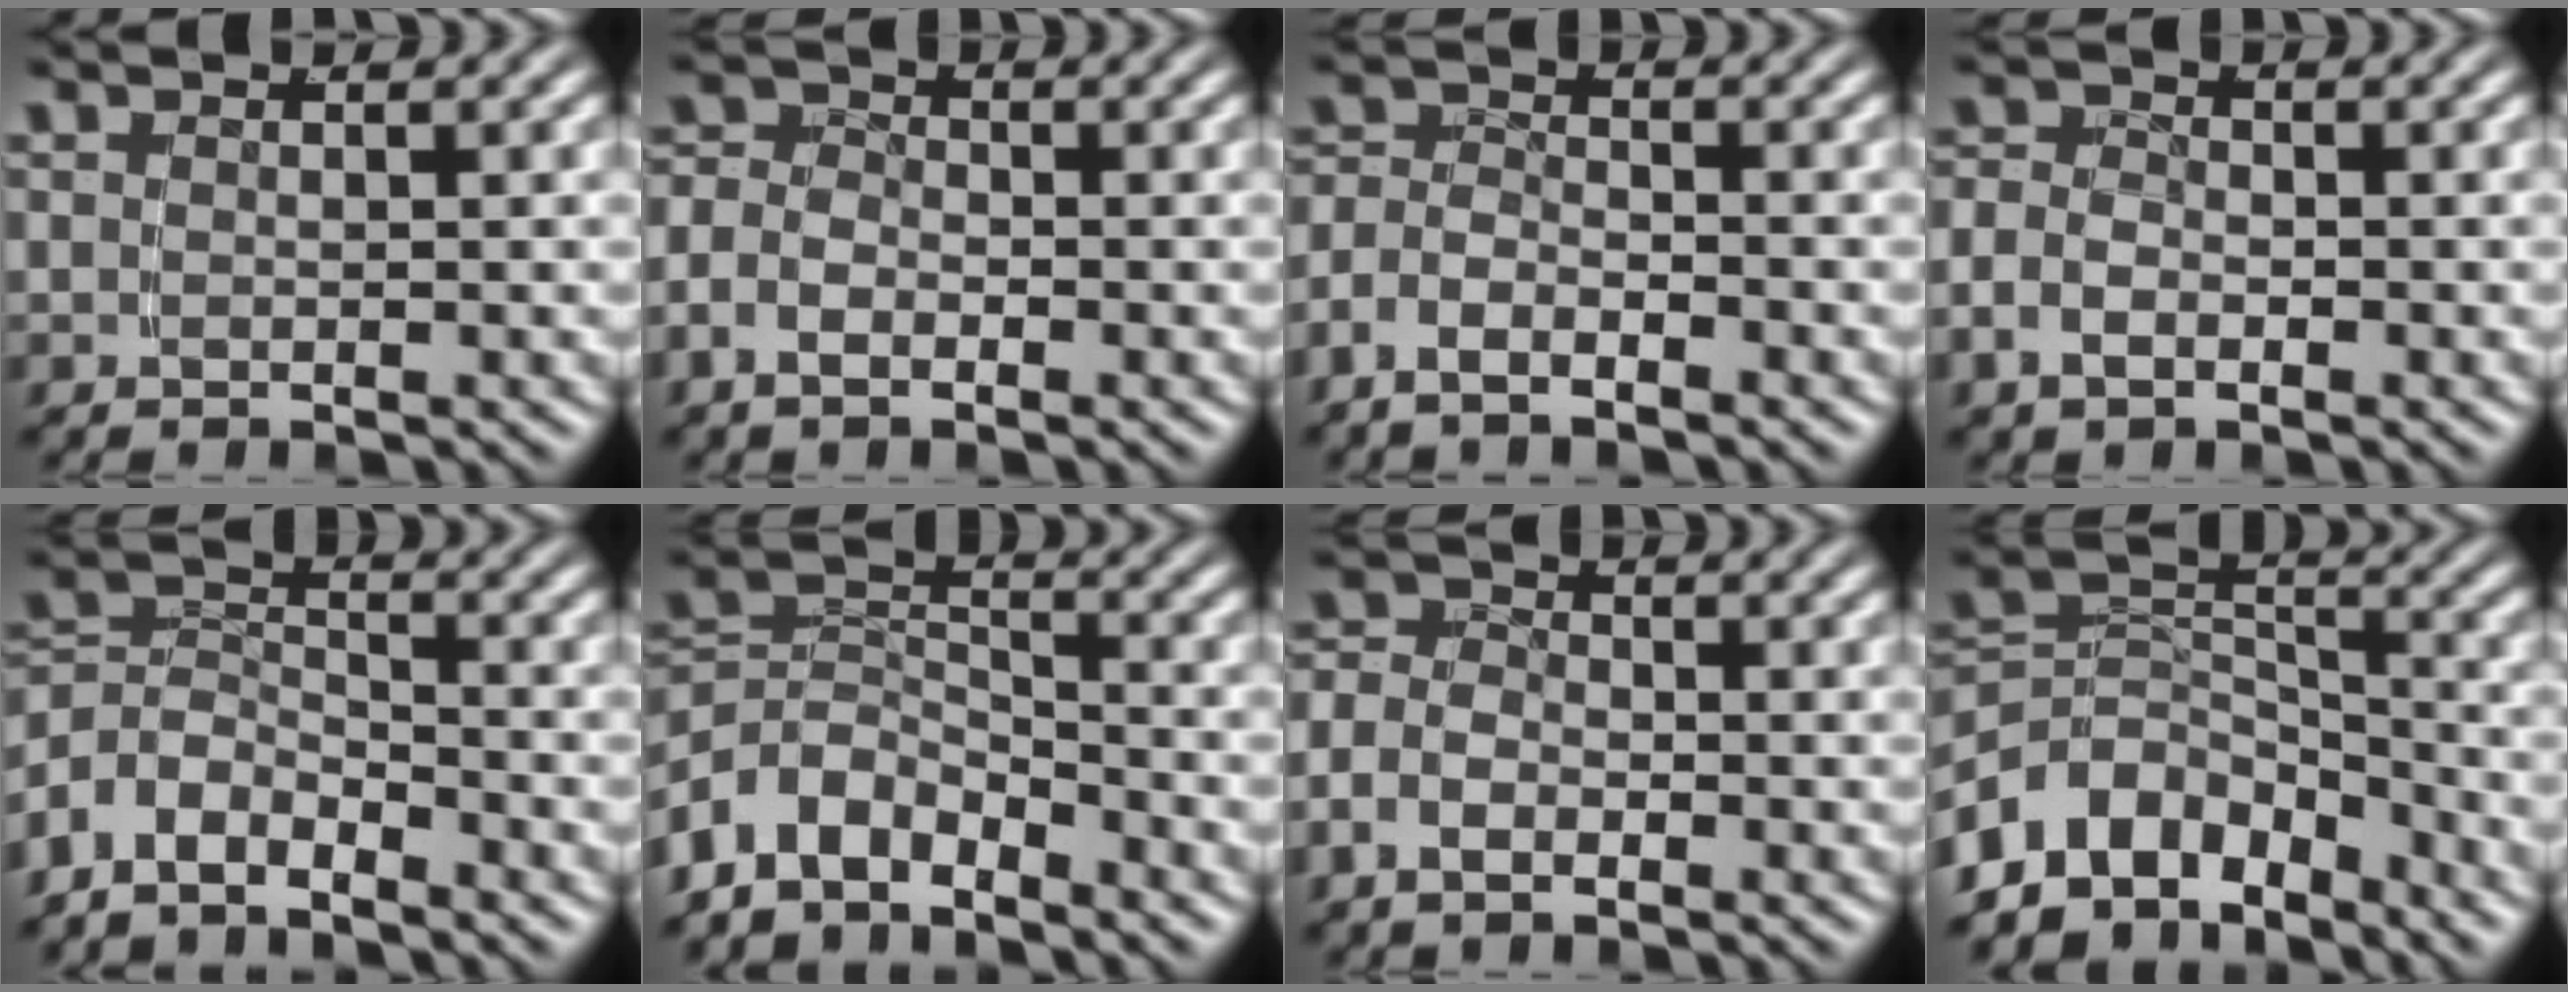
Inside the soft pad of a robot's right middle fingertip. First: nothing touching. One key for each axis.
{"total": 3.5, "fx": -1.2, "fy": 2.7, "fz": 1.9, "tx": -0.047, "ty": -0.015, "tz": -0.023}
{"total": 3.4, "fx": -1.9, "fy": 2.2, "fz": 1.7, "tx": -0.046, "ty": -0.015, "tz": -0.035}
{"total": 2.8, "fx": -1.2, "fy": 2.0, "fz": 1.5, "tx": -0.043, "ty": -0.013, "tz": -0.018}
{"total": 6.1, "fx": -2.9, "fy": 4.8, "fz": 2.4, "tx": -0.071, "ty": -0.027, "tz": -0.050}
{"total": 7.3, "fx": -3.5, "fy": 5.4, "fz": 3.4, "tx": -0.082, "ty": -0.031, "tz": -0.055}
{"total": 4.1, "fx": -1.3, "fy": 3.3, "fz": 2.2, "tx": -0.052, "ty": -0.014, "tz": -0.025}
{"total": 9.5, "fx": -4.4, "fy": 7.0, "fz": 4.8, "tx": -0.099, "ty": -0.046, "tz": -0.064}